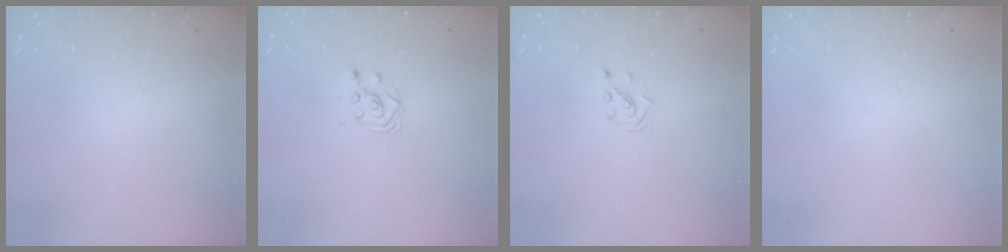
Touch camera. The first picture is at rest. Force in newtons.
{"total": 3.3, "press": 3.1, "slide": 1.1}
{"total": 1.4, "press": 1.4, "slide": 0.1}
{"total": 0.0}